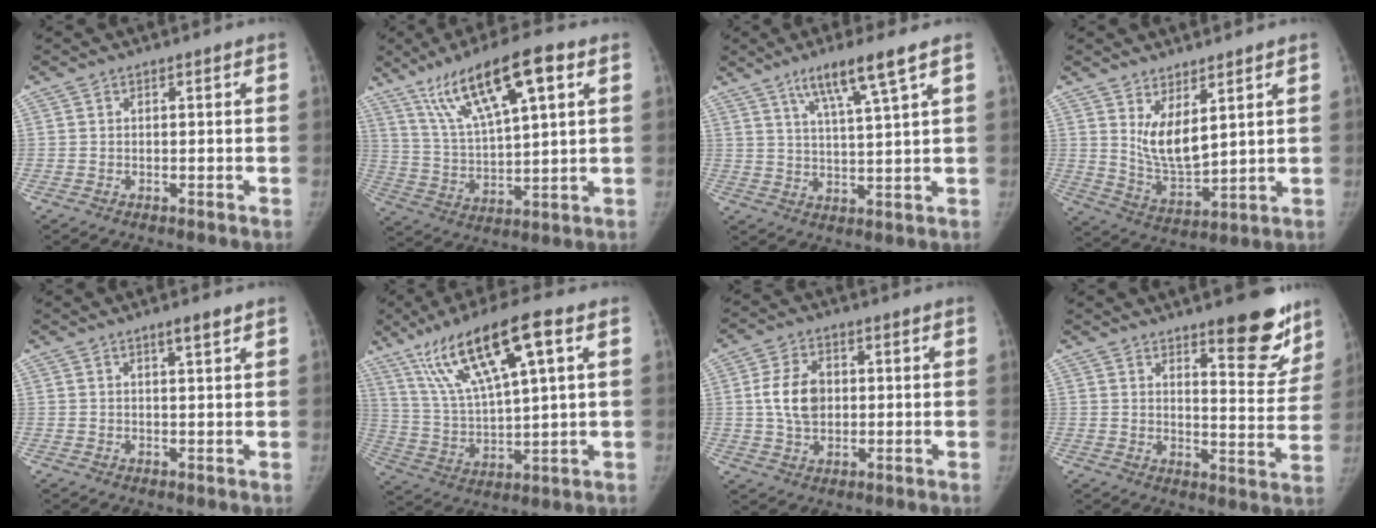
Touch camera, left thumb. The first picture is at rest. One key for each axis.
{"total": 17.0, "fx": 8.9, "fy": 4.5, "fz": 13.8, "tx": -0.231, "ty": -0.016, "tz": 0.167}
{"total": 9.0, "fx": 5.4, "fy": 0.0, "fz": 7.2, "tx": -0.132, "ty": -0.024, "tz": 0.100}
{"total": 8.5, "fx": 4.0, "fy": 3.4, "fz": 6.7, "tx": -0.105, "ty": -0.048, "tz": 0.089}
{"total": 2.4, "fx": 1.6, "fy": 0.2, "fz": 1.8, "tx": -0.029, "ty": -0.011, "tz": 0.027}
{"total": 17.8, "fx": 8.8, "fy": 4.1, "fz": 14.9, "tx": -0.280, "ty": -0.014, "tz": 0.169}
{"total": 8.1, "fx": 0.9, "fy": 5.6, "fz": 5.7, "tx": -0.092, "ty": 0.001, "tz": 0.018}
{"total": 13.5, "fx": 9.3, "fy": 4.0, "fz": 8.9, "tx": -0.065, "ty": -0.068, "tz": 0.130}